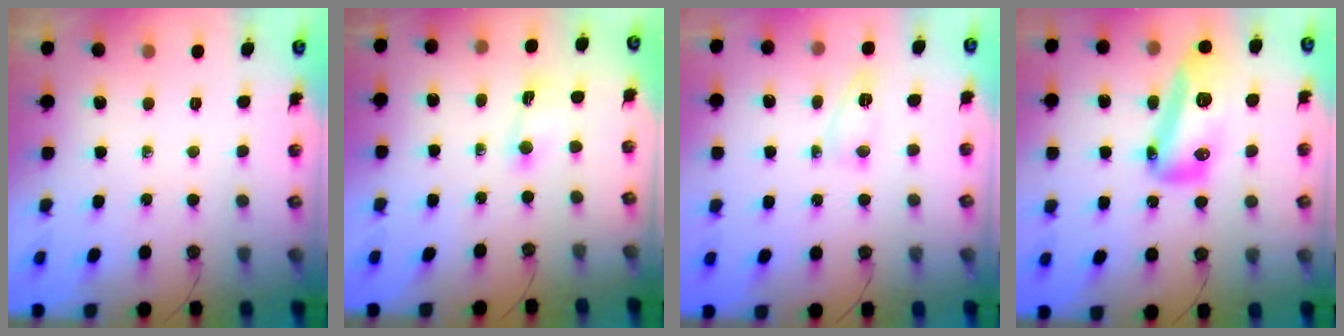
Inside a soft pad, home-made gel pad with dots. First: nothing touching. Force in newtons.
{"total": 1.5, "press": 1.5, "slide": 0.2}
{"total": 5.3, "press": 5.3, "slide": 0.4}
{"total": 16.5, "press": 16.4, "slide": 1.7}